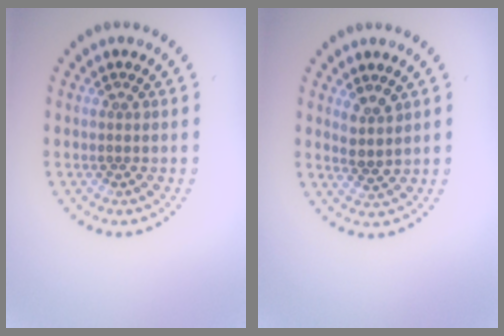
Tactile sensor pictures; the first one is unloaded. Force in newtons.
{"total": 2.0, "press": 1.6, "slide": 1.2}